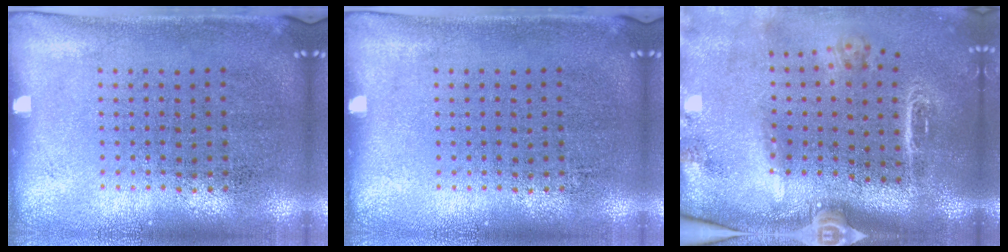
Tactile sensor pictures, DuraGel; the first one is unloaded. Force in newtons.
{"total": 0.0}
{"total": 2.8, "press": 2.0, "slide": 2.0}